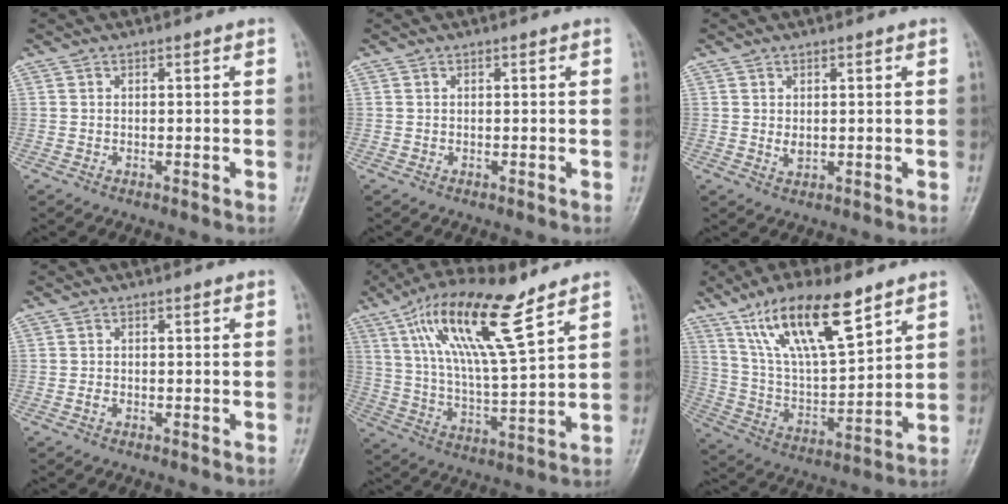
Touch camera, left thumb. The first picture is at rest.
{"total": 0.0}
{"total": 1.8, "force": [0.5, 1.1, 1.3], "torque": [-0.019, -0.006, 0.012]}
{"total": 0.7, "force": [-0.3, 0.5, 0.5], "torque": [-0.009, 0.000, -0.007]}
{"total": 18.0, "force": [10.1, 4.0, 14.4], "torque": [-0.263, -0.034, 0.190]}
{"total": 17.9, "force": [11.0, 5.6, 12.9], "torque": [-0.209, -0.043, 0.215]}